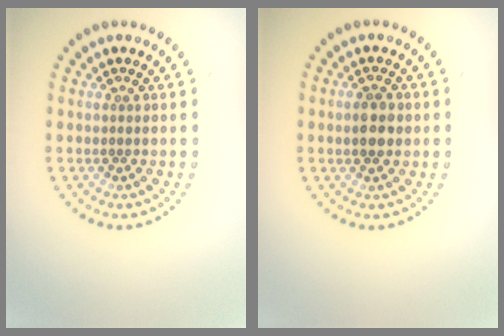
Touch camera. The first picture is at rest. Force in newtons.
{"total": 3.0, "press": 3.0, "slide": 0.0}